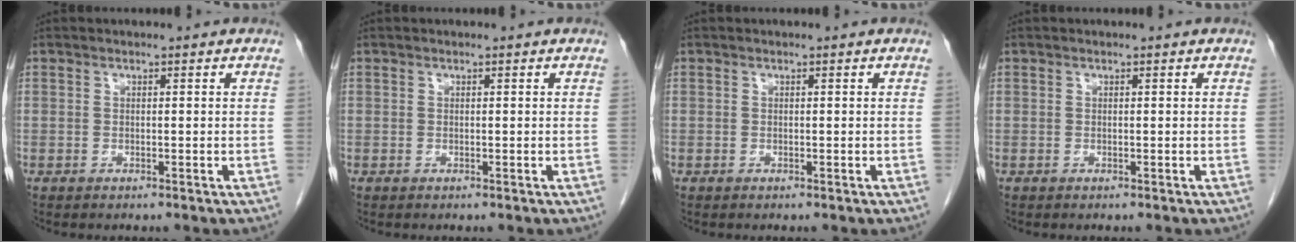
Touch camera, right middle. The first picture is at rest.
{"total": 0.0}
{"total": 0.0}
{"total": 0.0}